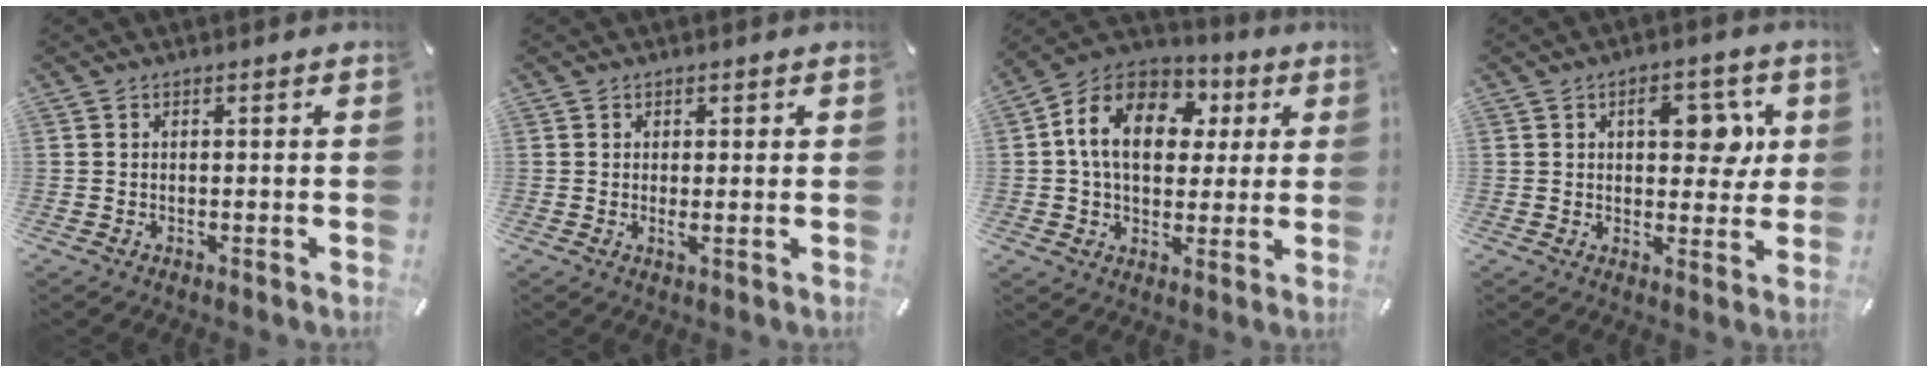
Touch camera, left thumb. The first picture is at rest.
{"total": 1.6, "force": [0.2, 0.6, 1.5], "torque": [-0.022, -0.004, 0.001]}
{"total": 15.4, "force": [3.4, 11.6, 9.5], "torque": [-0.186, 0.001, 0.059]}
{"total": 10.0, "force": [2.9, 5.7, 7.7], "torque": [-0.093, -0.007, 0.040]}